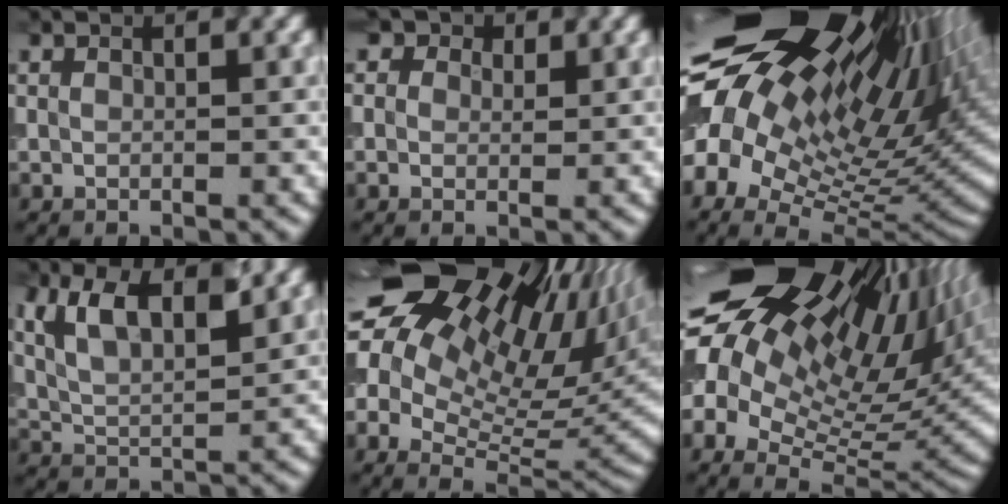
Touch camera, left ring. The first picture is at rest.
{"total": 4.3, "force": [2.4, 3.0, 1.9], "torque": [-0.022, 0.010, 0.002]}
{"total": 20.5, "force": [8.4, 10.5, 15.5], "torque": [-0.267, 0.038, 0.156]}
{"total": 6.8, "force": [3.2, 2.8, 5.3], "torque": [-0.106, 0.010, 0.055]}
{"total": 19.1, "force": [9.0, 11.1, 12.7], "torque": [-0.215, 0.041, 0.159]}
{"total": 21.1, "force": [9.1, 12.7, 14.1], "torque": [-0.275, 0.039, 0.171]}